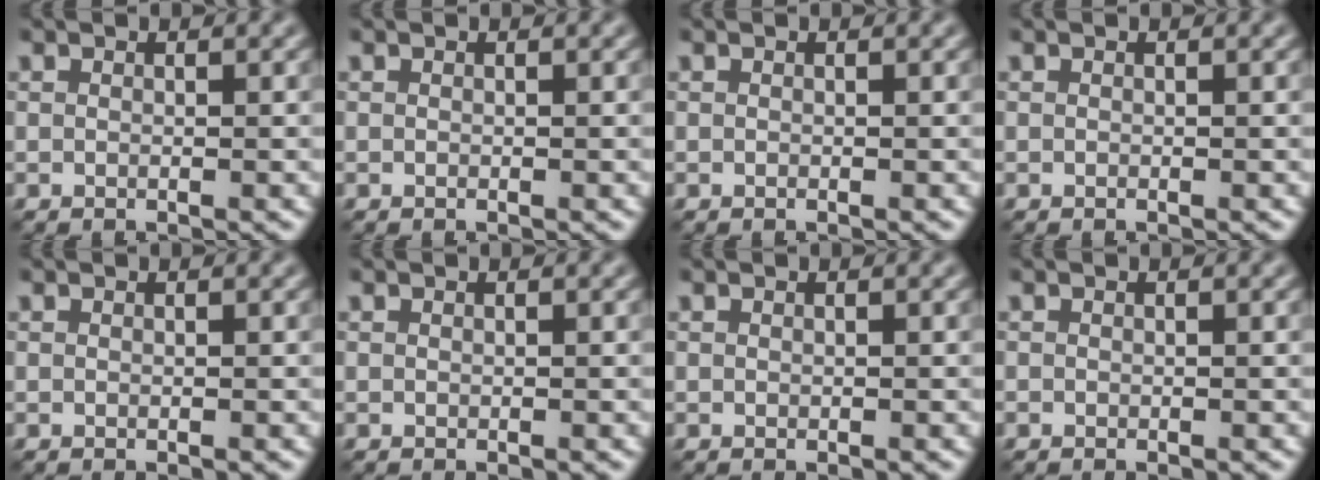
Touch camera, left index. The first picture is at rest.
{"total": 0.0}
{"total": 0.0}
{"total": 0.0}
{"total": 0.0}
{"total": 0.0}
{"total": 0.0}
{"total": 0.0}